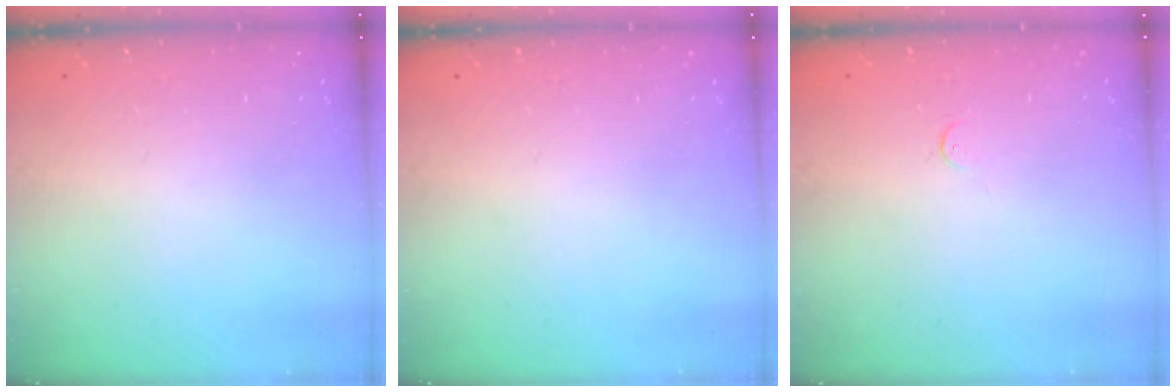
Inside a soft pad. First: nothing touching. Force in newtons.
{"total": 0.0}
{"total": 3.2, "press": 3.2, "slide": 0.2}